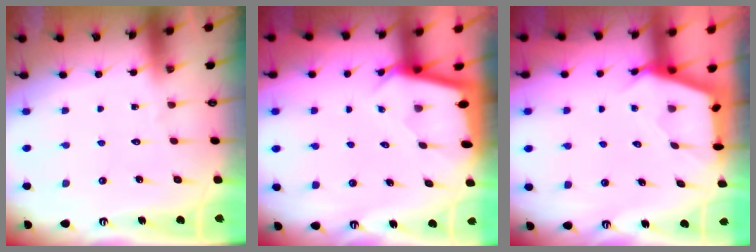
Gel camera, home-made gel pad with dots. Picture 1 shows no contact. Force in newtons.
{"total": 2.3, "press": 2.3, "slide": 0.2}
{"total": 2.7, "press": 2.7, "slide": 0.4}